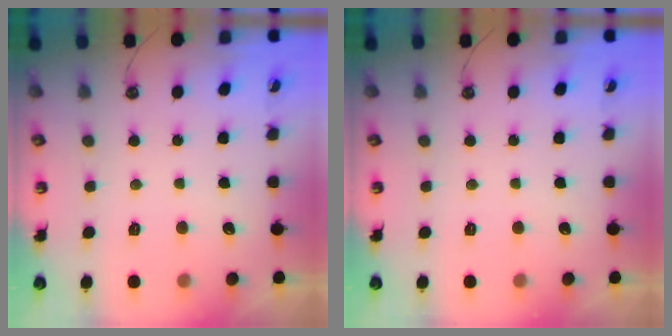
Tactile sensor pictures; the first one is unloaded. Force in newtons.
{"total": 0.0}